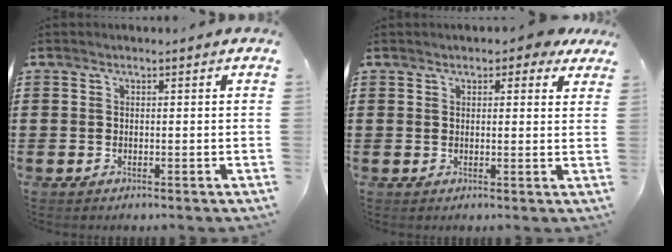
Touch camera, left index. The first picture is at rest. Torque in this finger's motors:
{"motor_torque": [2.15, -0.01, 0.60, 0.04]}